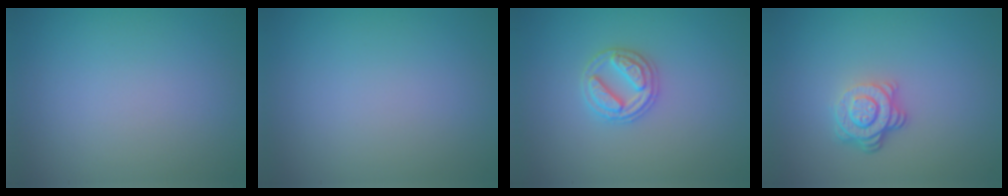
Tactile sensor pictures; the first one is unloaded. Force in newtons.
{"total": 0.0}
{"total": 2.7, "press": 2.7, "slide": 0.3}
{"total": 3.8, "press": 2.7, "slide": 2.6}